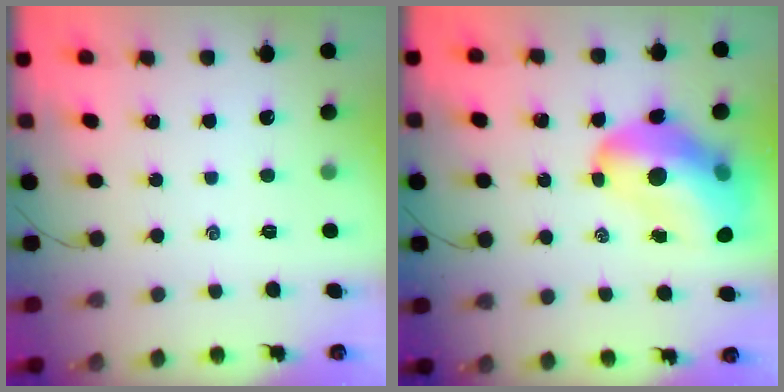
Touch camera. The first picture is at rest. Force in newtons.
{"total": 17.3, "press": 16.5, "slide": 4.9}